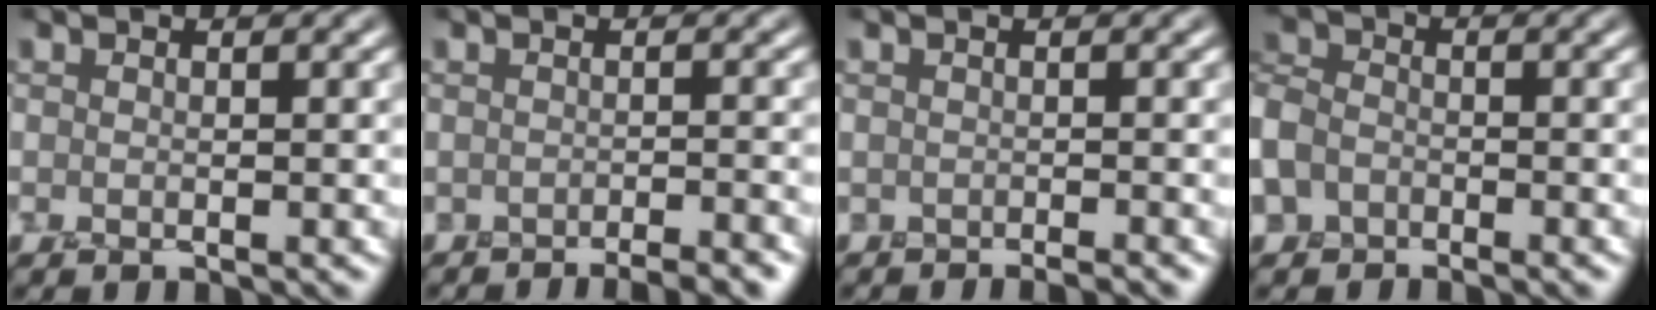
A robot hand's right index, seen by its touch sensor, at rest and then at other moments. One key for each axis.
{"total": 3.2, "fx": -2.8, "fy": 0.5, "fz": 1.6, "tx": 0.003, "ty": 0.008, "tz": -0.031}
{"total": 0.9, "fx": -0.8, "fy": 0.0, "fz": 0.2, "tx": 0.018, "ty": 0.005, "tz": -0.008}
{"total": 3.8, "fx": -1.9, "fy": 3.1, "fz": 1.3, "tx": -0.031, "ty": 0.001, "tz": -0.037}